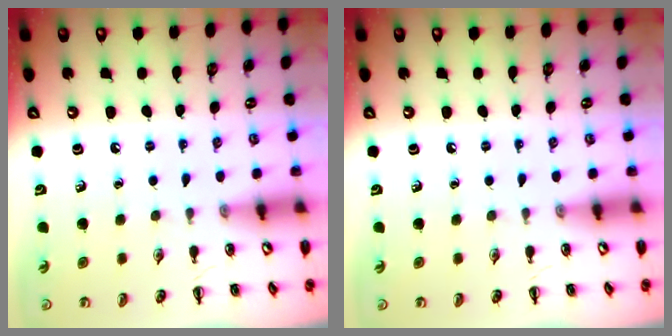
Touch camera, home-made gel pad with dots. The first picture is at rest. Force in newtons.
{"total": 0.0}